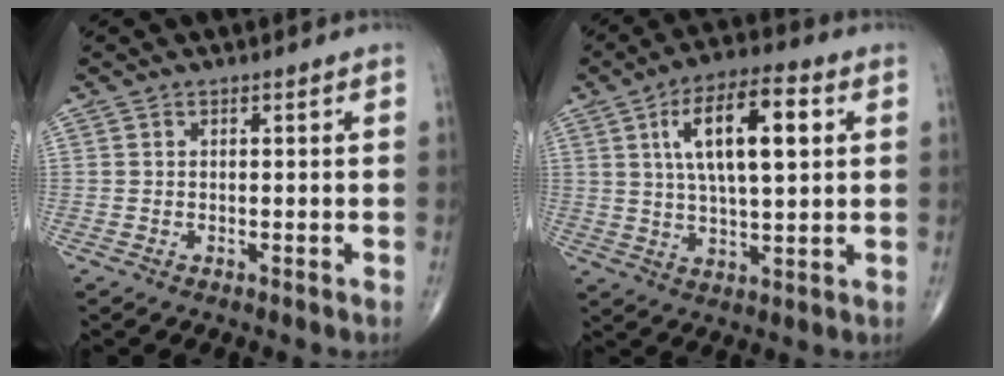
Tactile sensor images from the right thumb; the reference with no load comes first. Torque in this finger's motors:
{"motor_torque": [-0.96, 1.79, 1.72, 0.69, 0.46]}